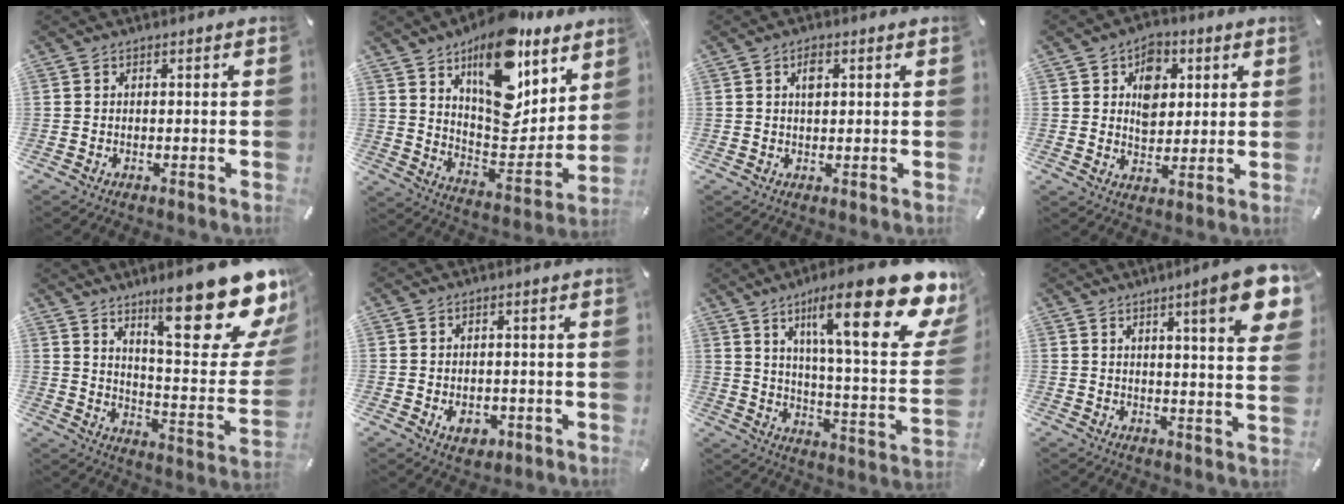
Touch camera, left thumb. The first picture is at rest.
{"total": 20.7, "force": [13.1, 10.5, 12.2], "torque": [-0.167, -0.097, 0.226]}
{"total": 2.7, "force": [1.0, 1.4, 2.2], "torque": [-0.039, 0.003, 0.015]}
{"total": 8.2, "force": [2.4, 6.6, 4.2], "torque": [-0.051, -0.002, 0.038]}
{"total": 25.6, "force": [17.2, 7.2, 17.6], "torque": [-0.233, -0.132, 0.277]}
{"total": 4.3, "force": [-1.2, 3.5, 2.2], "torque": [-0.025, -0.003, -0.022]}
{"total": 27.0, "force": [14.9, 6.7, 21.5], "torque": [-0.323, -0.097, 0.235]}
{"total": 12.3, "force": [6.1, 1.8, 10.6], "torque": [-0.149, -0.027, 0.091]}